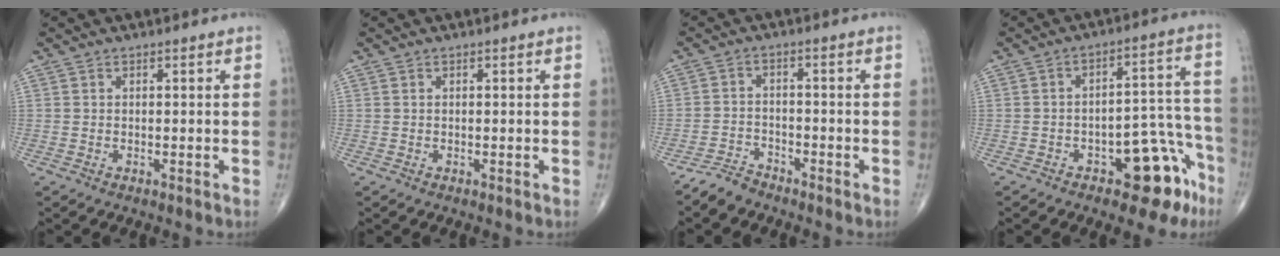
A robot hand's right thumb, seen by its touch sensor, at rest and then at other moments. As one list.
[{"total": 0.0}, {"total": 3.7, "force": [-3.4, 1.2, 0.4], "torque": [-0.008, 0.008, -0.070]}, {"total": 12.8, "force": [-7.2, 5.9, 8.8], "torque": [-0.063, 0.070, -0.095]}]